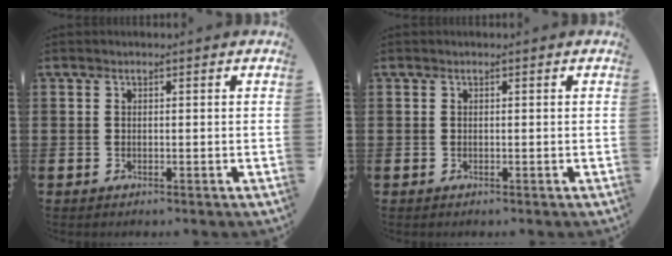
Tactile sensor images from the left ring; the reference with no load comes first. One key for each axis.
{"total": 0.0}